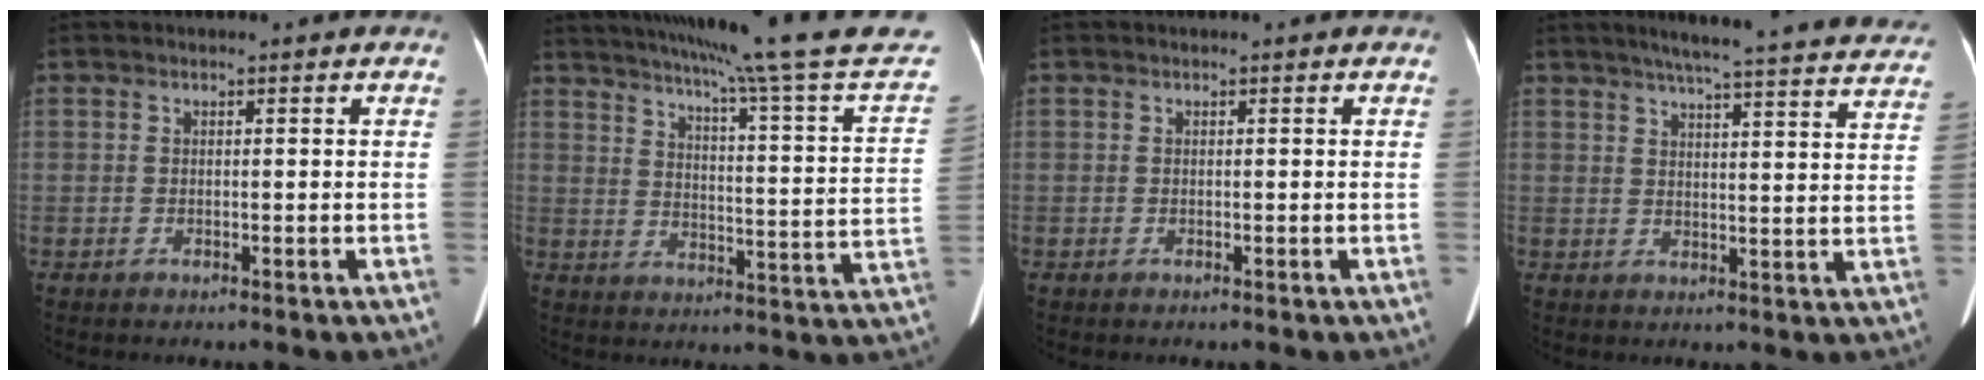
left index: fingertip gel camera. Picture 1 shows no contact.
{"total": 24.3, "force": [21.1, -1.9, 11.9], "torque": [-0.182, -0.062, 0.266]}
{"total": 0.0}
{"total": 26.0, "force": [23.8, 1.8, 10.4], "torque": [-0.146, -0.038, 0.277]}